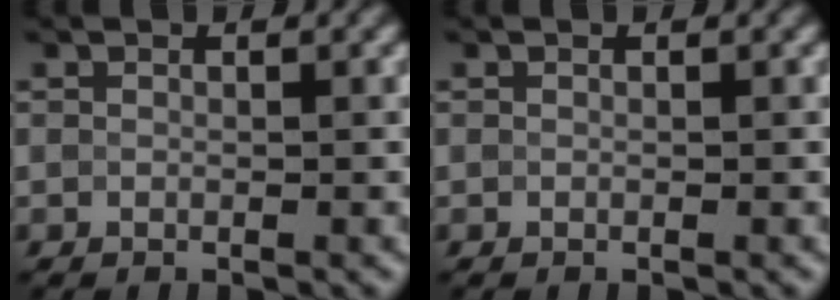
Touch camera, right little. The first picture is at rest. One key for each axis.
{"total": 0.0}